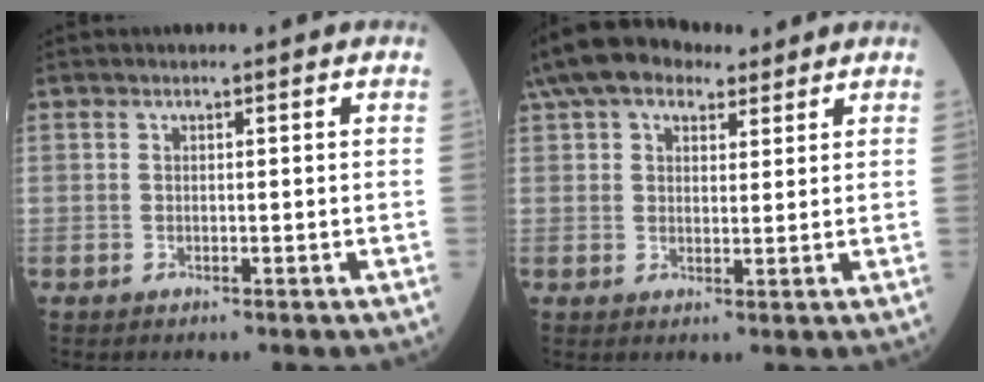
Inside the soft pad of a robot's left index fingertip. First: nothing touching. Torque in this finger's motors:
{"motor_torque": [0.82, -1.31, -0.12, 0.06]}